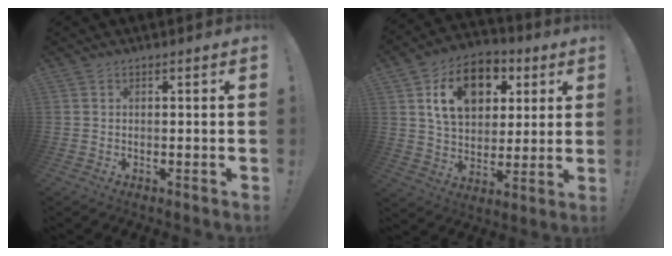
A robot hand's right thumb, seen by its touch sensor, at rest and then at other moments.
{"total": 16.7, "force": [6.8, 11.6, 9.9], "torque": [-0.145, -0.016, 0.124]}